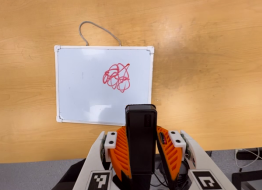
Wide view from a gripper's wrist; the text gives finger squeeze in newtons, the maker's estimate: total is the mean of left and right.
{"total": 4.1, "left": 2.9, "right": 5.4}